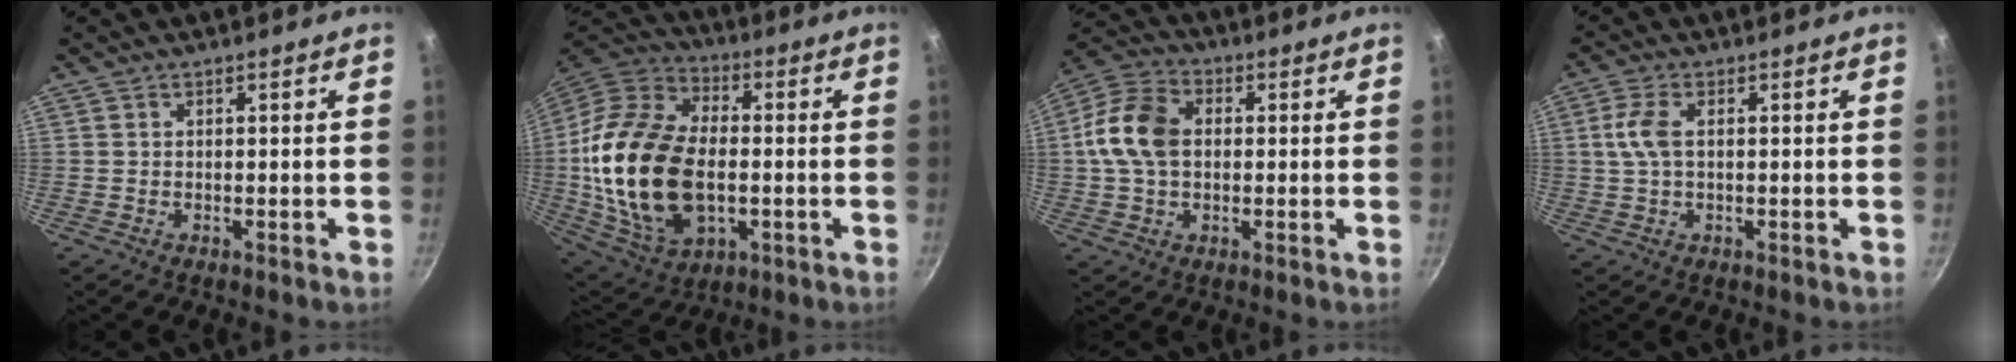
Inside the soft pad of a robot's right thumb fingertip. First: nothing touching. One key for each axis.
{"total": 25.5, "fx": -1.9, "fy": 15.9, "fz": 19.8, "tx": -0.380, "ty": 0.017, "tz": -0.028}
{"total": 11.5, "fx": 0.7, "fy": 8.1, "fz": 8.2, "tx": -0.145, "ty": 0.025, "tz": -0.001}
{"total": 4.8, "fx": 0.6, "fy": 2.3, "fz": 4.1, "tx": -0.096, "ty": 0.009, "tz": 0.009}